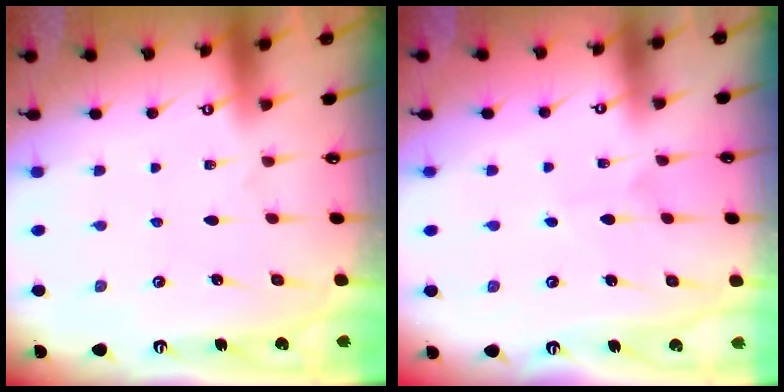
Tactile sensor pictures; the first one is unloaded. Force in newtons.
{"total": 3.1, "press": 3.1, "slide": 0.3}